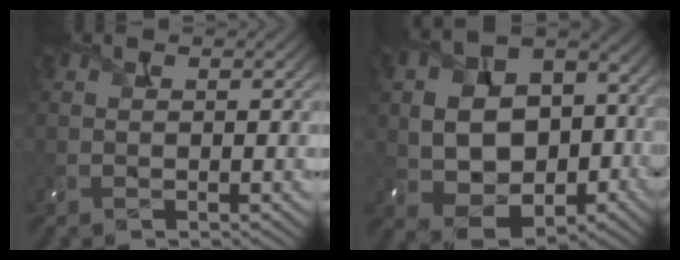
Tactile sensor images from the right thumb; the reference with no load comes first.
{"total": 12.4, "force": [-0.9, 9.0, 8.5], "torque": [-0.164, -0.019, -0.011]}